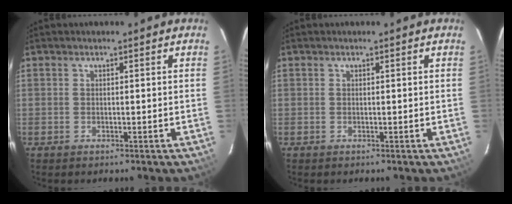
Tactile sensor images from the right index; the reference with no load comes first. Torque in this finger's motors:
{"motor_torque": [0.10, -0.03, 0.06, 0.01]}